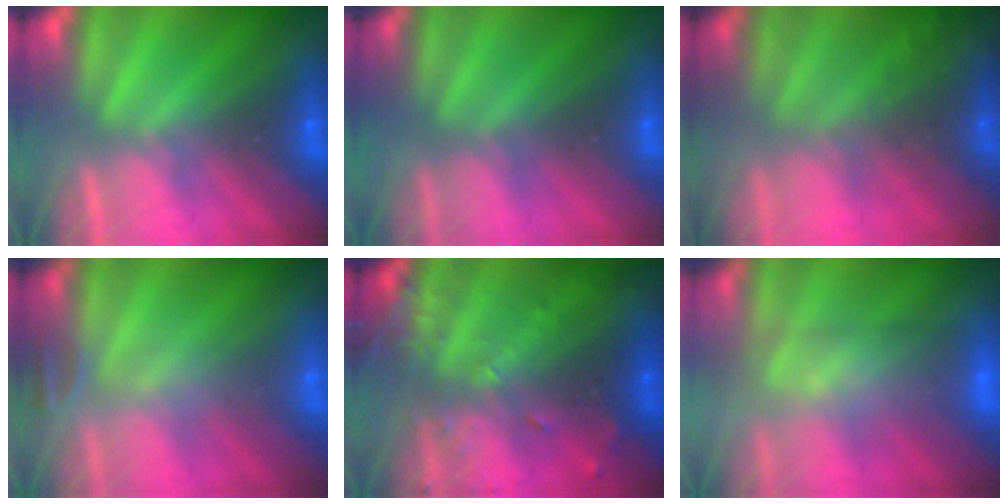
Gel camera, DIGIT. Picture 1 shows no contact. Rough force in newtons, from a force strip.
{"total": 2.4}
{"total": 10.5}
{"total": 2.4}
{"total": 7.5}
{"total": 8.1}